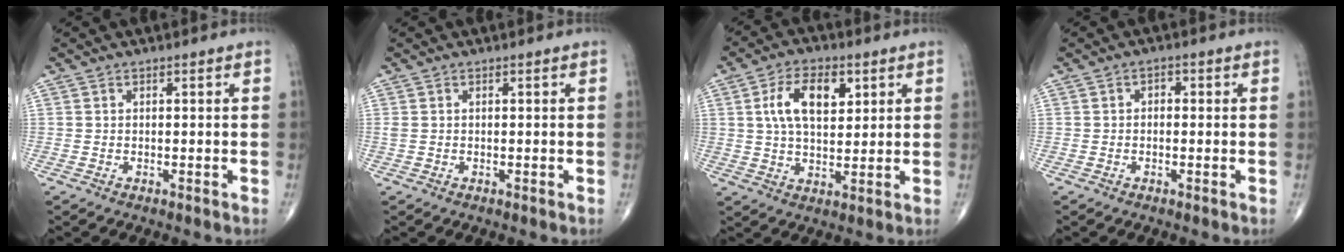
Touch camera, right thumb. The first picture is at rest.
{"total": 0.8, "force": [0.1, 0.4, 0.6], "torque": [-0.019, 0.005, 0.006]}
{"total": 10.3, "force": [3.3, 5.6, 8.0], "torque": [-0.128, -0.005, 0.058]}
{"total": 1.4, "force": [0.0, 1.0, 1.0], "torque": [-0.005, 0.005, -0.006]}